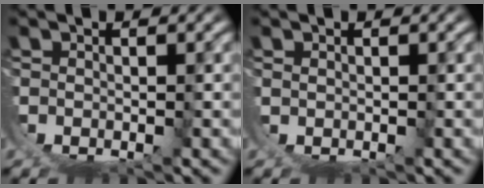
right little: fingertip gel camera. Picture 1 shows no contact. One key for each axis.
{"total": 1.1, "fx": 0.7, "fy": -0.8, "fz": -0.3, "tx": 0.010, "ty": 0.003, "tz": 0.017}